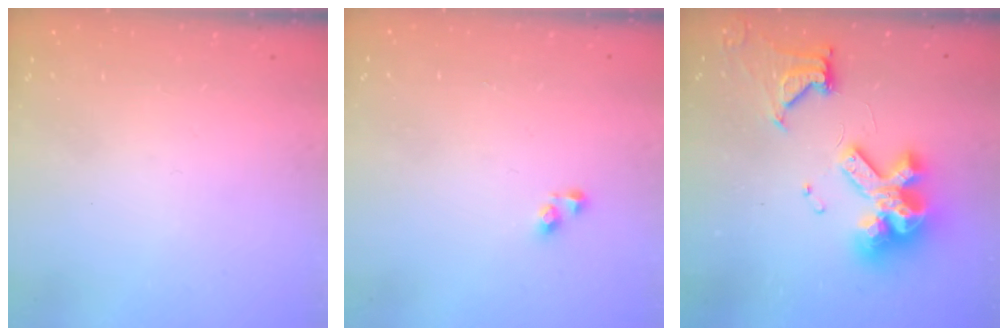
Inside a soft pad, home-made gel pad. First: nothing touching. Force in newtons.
{"total": 3.2, "press": 3.2, "slide": 0.5}
{"total": 16.2, "press": 16.1, "slide": 1.8}